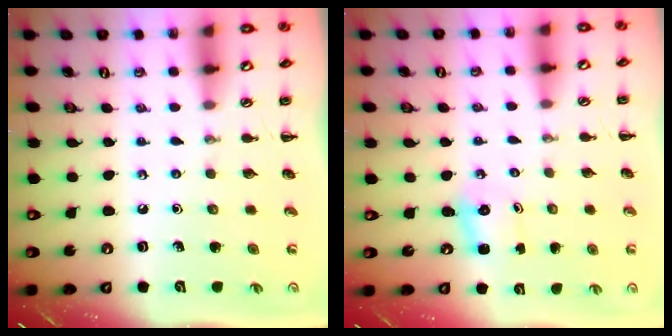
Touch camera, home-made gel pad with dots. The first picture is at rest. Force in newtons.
{"total": 2.4, "press": 2.4, "slide": 0.6}